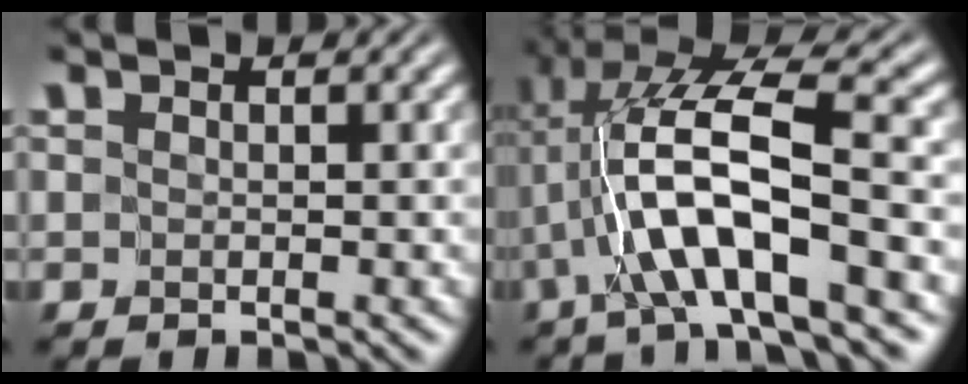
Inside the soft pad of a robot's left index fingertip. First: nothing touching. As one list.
[{"total": 8.7, "force": [-2.1, 2.3, 8.2], "torque": [-0.156, 0.019, -0.039]}]